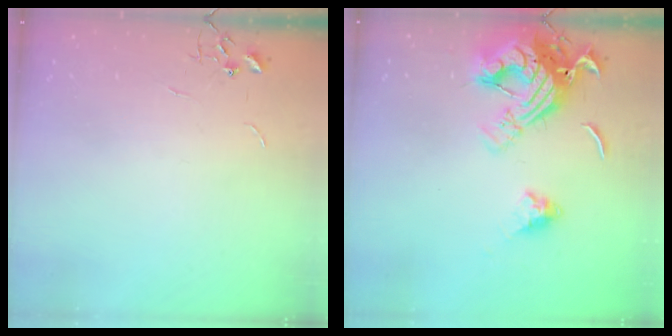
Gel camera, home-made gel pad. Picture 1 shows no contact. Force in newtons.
{"total": 17.5, "press": 17.4, "slide": 1.9}